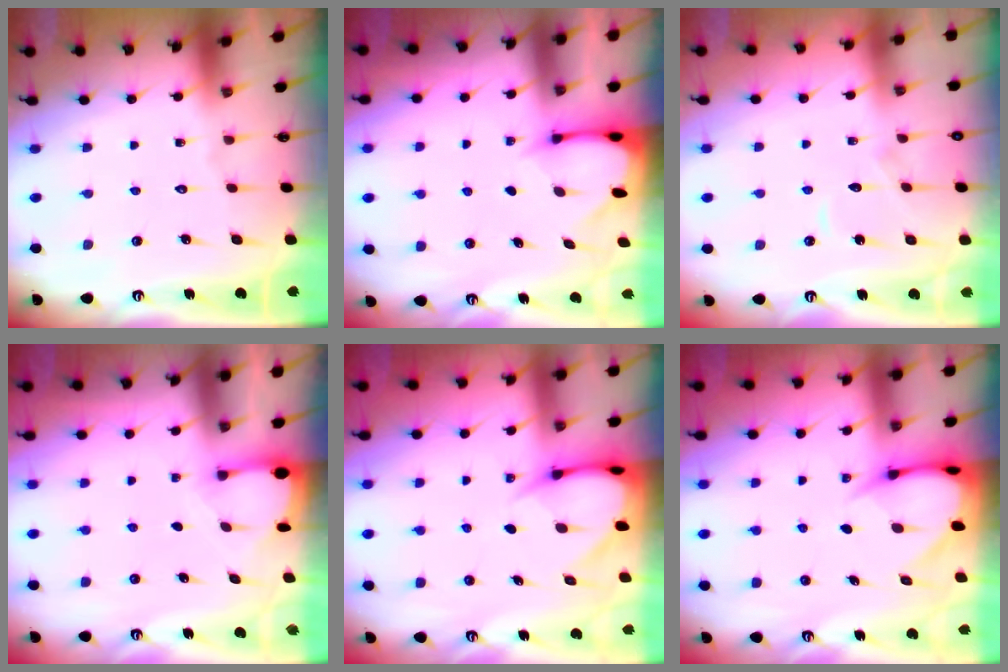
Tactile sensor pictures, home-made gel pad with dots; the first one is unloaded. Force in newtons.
{"total": 2.5, "press": 2.5, "slide": 0.3}
{"total": 6.1, "press": 6.0, "slide": 0.7}
{"total": 2.0, "press": 2.0, "slide": 0.4}
{"total": 5.4, "press": 5.4, "slide": 0.7}
{"total": 5.4, "press": 5.4, "slide": 0.7}